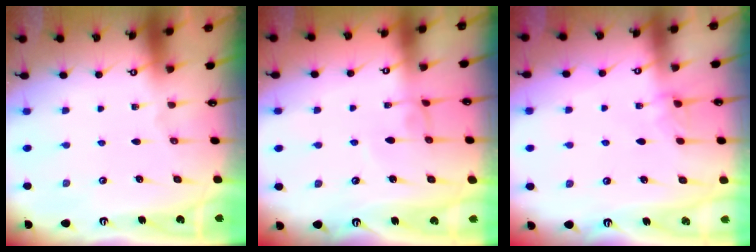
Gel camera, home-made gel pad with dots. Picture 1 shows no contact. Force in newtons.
{"total": 3.3, "press": 3.3, "slide": 0.0}
{"total": 1.6, "press": 1.6, "slide": 0.4}